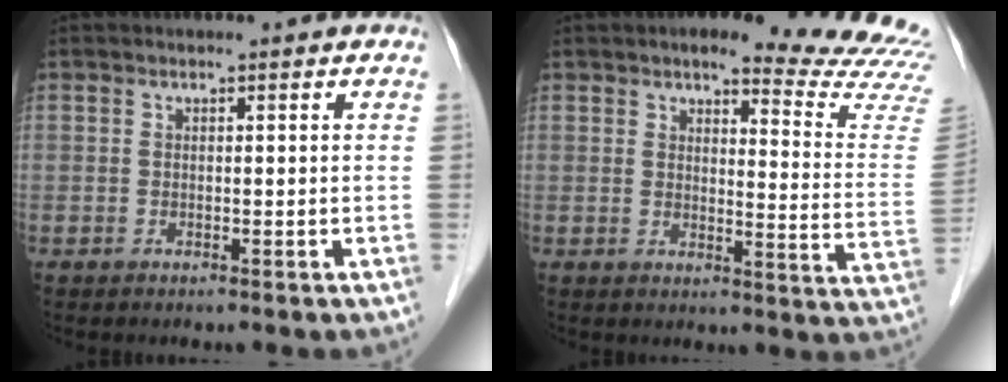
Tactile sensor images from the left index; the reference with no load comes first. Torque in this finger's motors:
{"motor_torque": [-0.10, -0.72, 0.16, 0.03]}